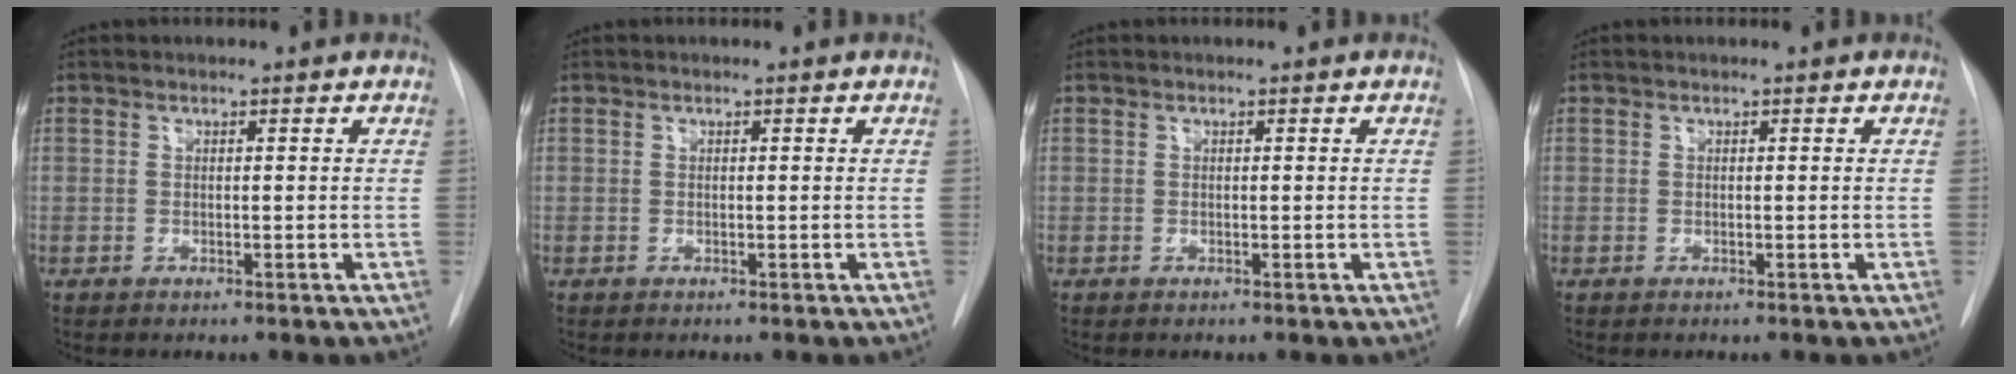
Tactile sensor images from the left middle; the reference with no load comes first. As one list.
[{"total": 0.0}, {"total": 0.0}, {"total": 0.0}]